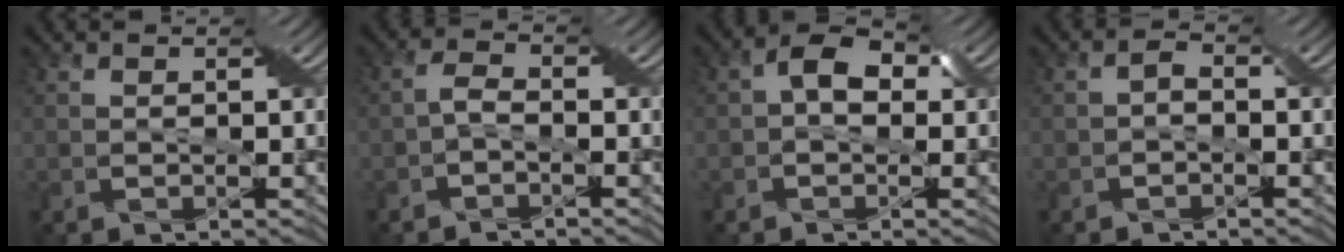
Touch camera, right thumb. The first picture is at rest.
{"total": 1.5, "force": [-1.1, -0.1, 1.1], "torque": [-0.043, 0.005, -0.025]}
{"total": 3.4, "force": [0.6, 1.8, 2.8], "torque": [-0.069, 0.010, 0.005]}
{"total": 0.9, "force": [-0.7, -0.1, 0.5], "torque": [-0.027, 0.001, -0.018]}